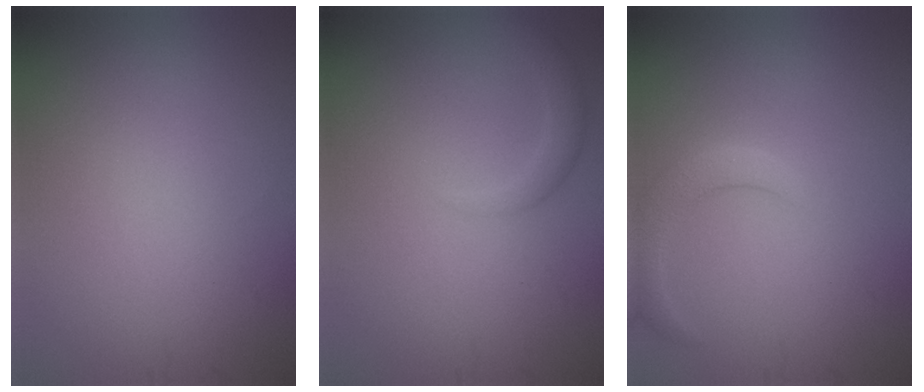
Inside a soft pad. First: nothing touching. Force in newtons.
{"total": 1.8, "press": 1.8, "slide": 0.2}
{"total": 2.7, "press": 2.7, "slide": 0.2}